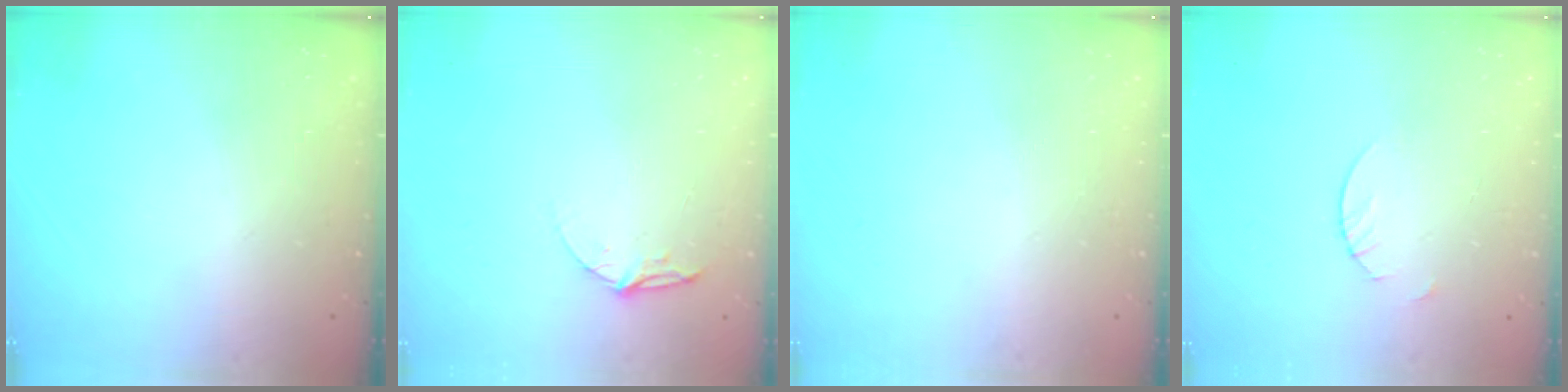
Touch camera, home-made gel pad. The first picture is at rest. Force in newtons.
{"total": 5.3, "press": 5.3, "slide": 0.5}
{"total": 0.0}
{"total": 1.8, "press": 1.8, "slide": 0.2}